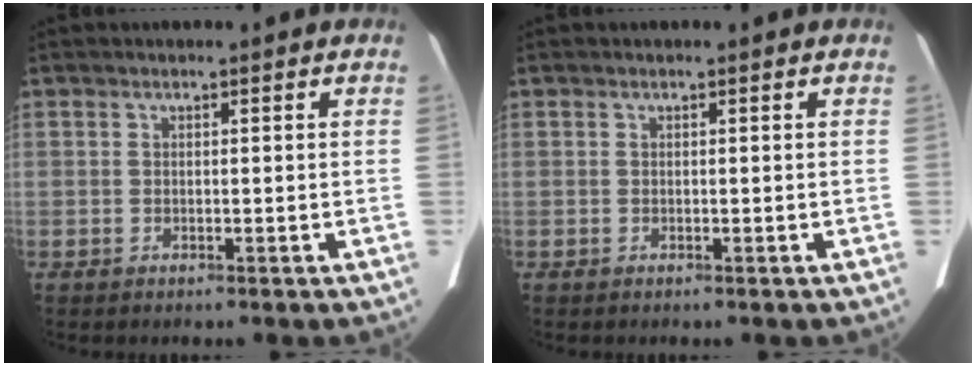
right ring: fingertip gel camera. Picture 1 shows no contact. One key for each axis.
{"total": 0.0}